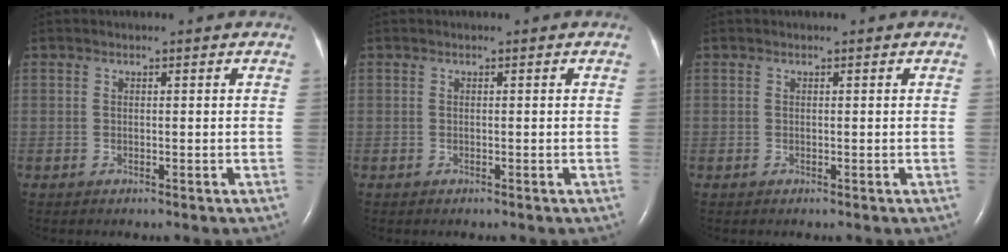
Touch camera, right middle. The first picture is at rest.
{"total": 0.0}
{"total": 0.0}